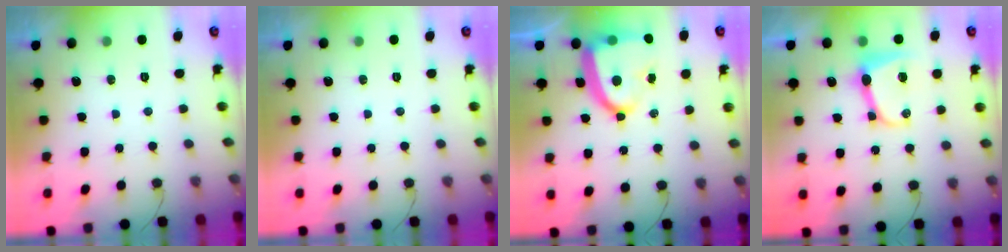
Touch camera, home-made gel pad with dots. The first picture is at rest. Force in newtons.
{"total": 0.0}
{"total": 15.5, "press": 15.4, "slide": 1.3}
{"total": 10.0, "press": 10.0, "slide": 0.9}